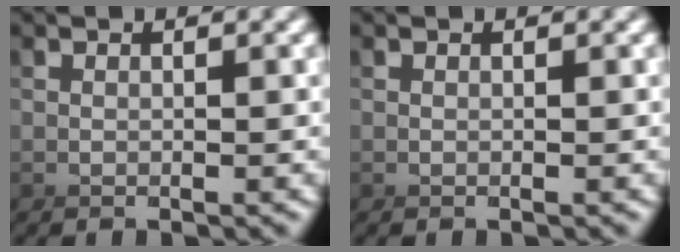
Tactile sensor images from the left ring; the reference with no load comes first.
{"total": 0.0}